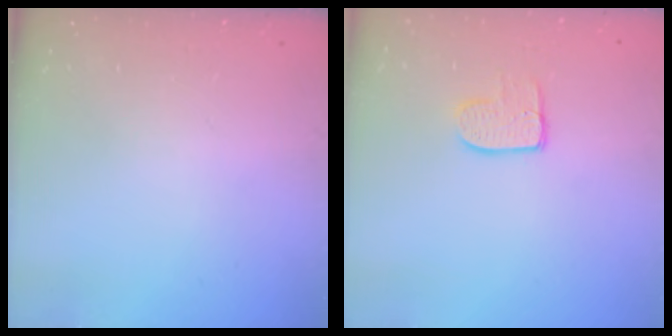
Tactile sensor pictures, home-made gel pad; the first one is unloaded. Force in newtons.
{"total": 7.4, "press": 7.4, "slide": 0.2}